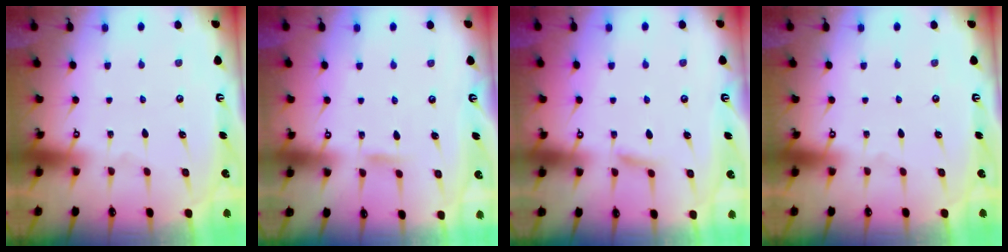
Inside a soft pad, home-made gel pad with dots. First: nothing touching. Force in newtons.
{"total": 5.0, "press": 4.9, "slide": 0.6}
{"total": 5.5, "press": 5.4, "slide": 0.9}
{"total": 0.0}